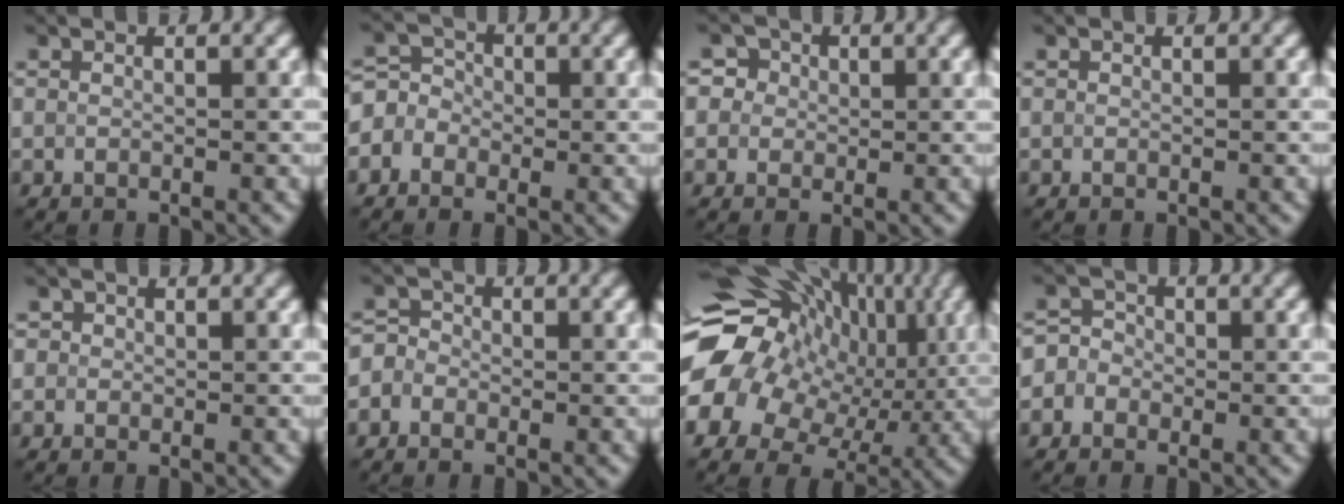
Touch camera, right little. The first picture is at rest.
{"total": 2.9, "force": [-1.0, 2.6, 0.7], "torque": [0.003, 0.021, -0.031]}
{"total": 4.6, "force": [2.1, 3.7, 1.7], "torque": [-0.016, 0.022, 0.016]}
{"total": 0.0}
{"total": 1.0, "force": [0.4, 0.9, 0.2], "torque": [0.005, -0.001, 0.001]}
{"total": 2.0, "force": [-0.8, 1.8, 0.6], "torque": [0.002, 0.012, -0.027]}
{"total": 16.9, "force": [1.6, 13.3, 10.4], "torque": [-0.195, -0.008, 0.023]}
{"total": 2.5, "force": [-0.9, 2.3, 0.5], "torque": [0.009, 0.017, -0.034]}